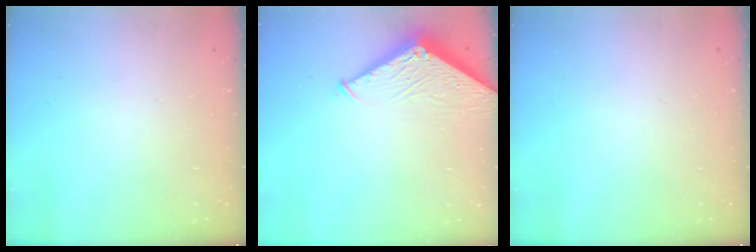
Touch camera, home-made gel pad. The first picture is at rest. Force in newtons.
{"total": 6.5, "press": 6.4, "slide": 0.5}
{"total": 0.0}